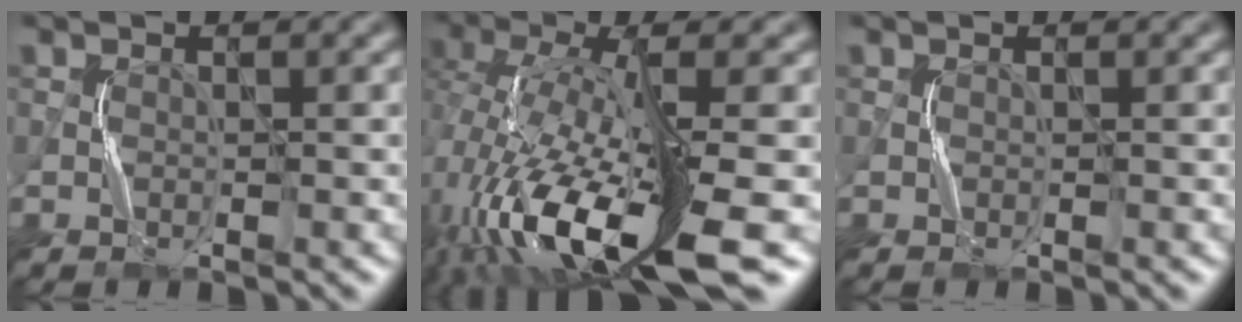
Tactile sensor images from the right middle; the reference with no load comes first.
{"total": 13.0, "force": [-5.3, 4.0, 11.2], "torque": [-0.235, -0.010, -0.089]}
{"total": 0.0}